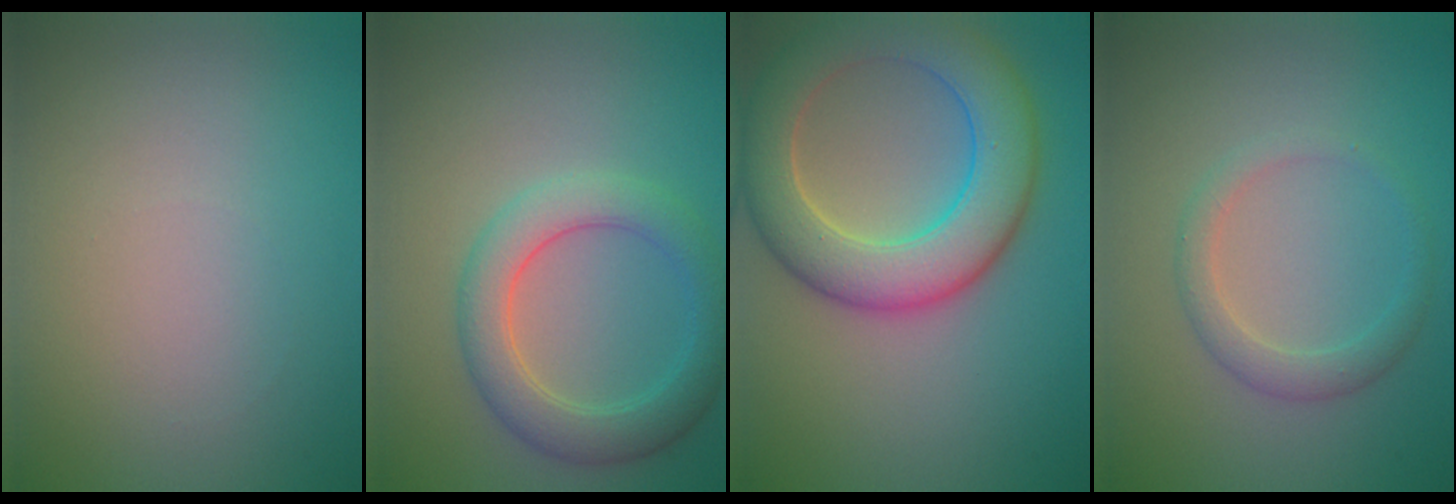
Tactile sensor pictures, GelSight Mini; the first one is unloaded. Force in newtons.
{"total": 4.6, "press": 4.5, "slide": 0.5}
{"total": 8.3, "press": 8.3, "slide": 0.5}
{"total": 2.2, "press": 2.2, "slide": 0.1}